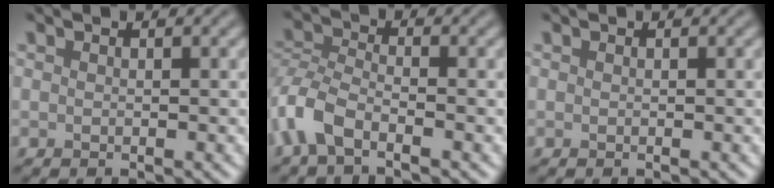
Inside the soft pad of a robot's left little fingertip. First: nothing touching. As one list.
[{"total": 4.2, "force": [-2.7, 1.8, 2.7], "torque": [-0.061, -0.003, -0.068]}, {"total": 0.0}]